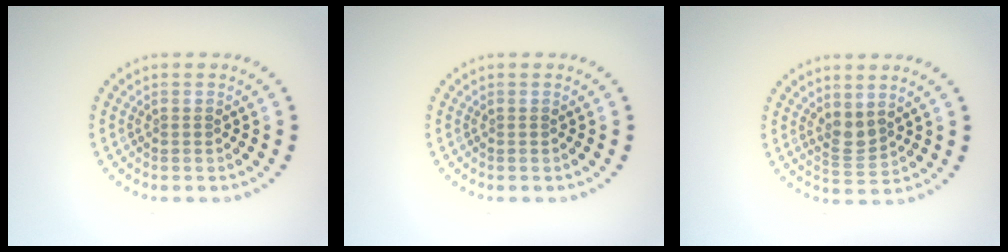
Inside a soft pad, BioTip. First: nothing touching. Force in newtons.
{"total": 0.0}
{"total": 2.1, "press": 1.8, "slide": 1.2}